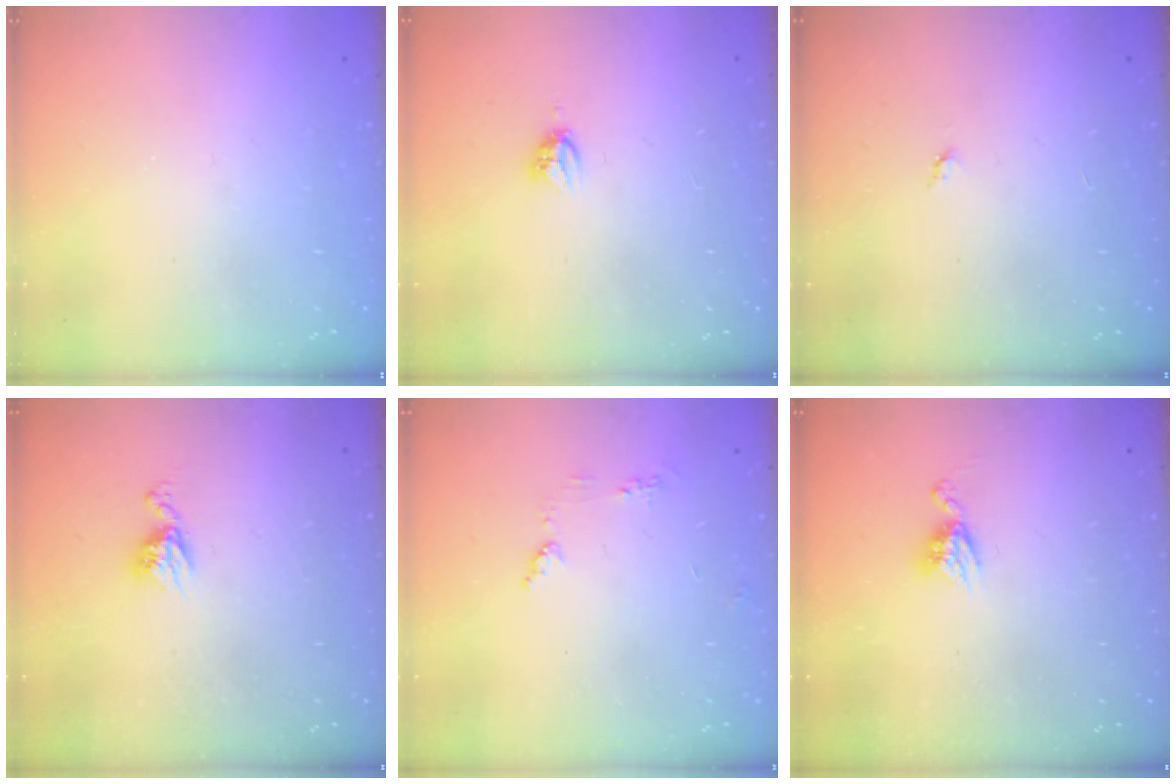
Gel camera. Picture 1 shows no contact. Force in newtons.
{"total": 3.9, "press": 3.9, "slide": 0.4}
{"total": 2.8, "press": 2.8, "slide": 0.4}
{"total": 6.4, "press": 6.4, "slide": 0.5}
{"total": 5.3, "press": 5.2, "slide": 0.6}
{"total": 5.3, "press": 5.3, "slide": 0.5}